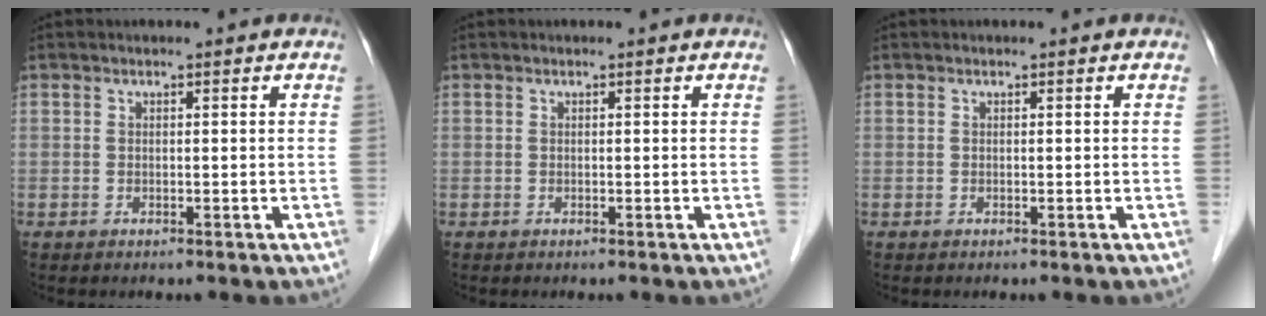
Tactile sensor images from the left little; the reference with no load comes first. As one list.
[{"total": 0.0}, {"total": 0.0}]